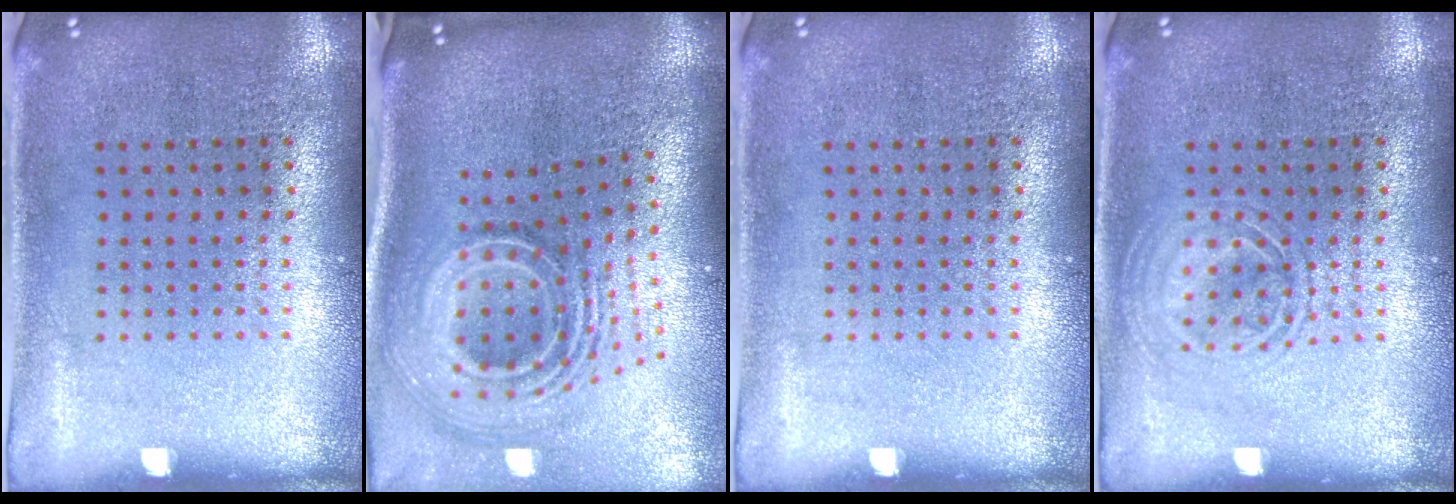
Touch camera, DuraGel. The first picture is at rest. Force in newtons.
{"total": 3.0, "press": 2.0, "slide": 2.3}
{"total": 0.0}
{"total": 2.1, "press": 2.1, "slide": 0.3}